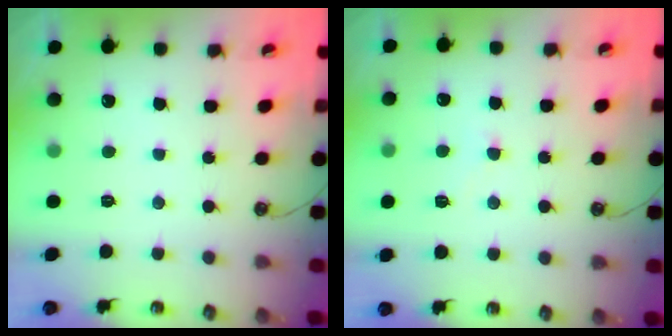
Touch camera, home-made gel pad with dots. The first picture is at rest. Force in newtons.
{"total": 5.3, "press": 5.3, "slide": 0.4}